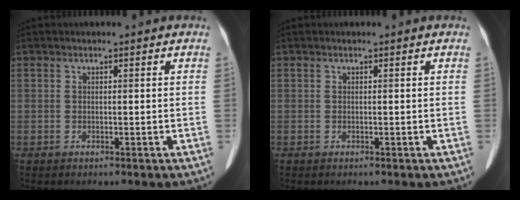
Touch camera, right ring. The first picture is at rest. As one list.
[{"total": 0.0}]